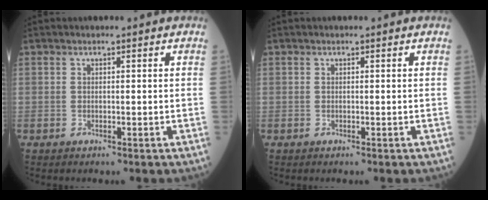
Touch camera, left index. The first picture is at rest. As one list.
[{"total": 0.0}]